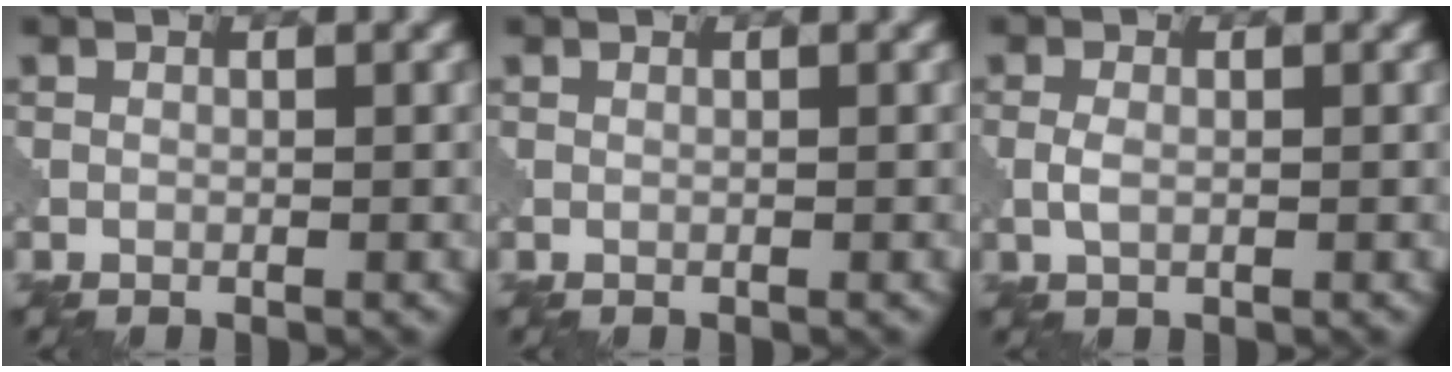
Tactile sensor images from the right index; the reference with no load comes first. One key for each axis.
{"total": 0.0}
{"total": 1.3, "fx": -0.2, "fy": 0.7, "fz": 1.1, "tx": -0.029, "ty": 0.002, "tz": -0.006}